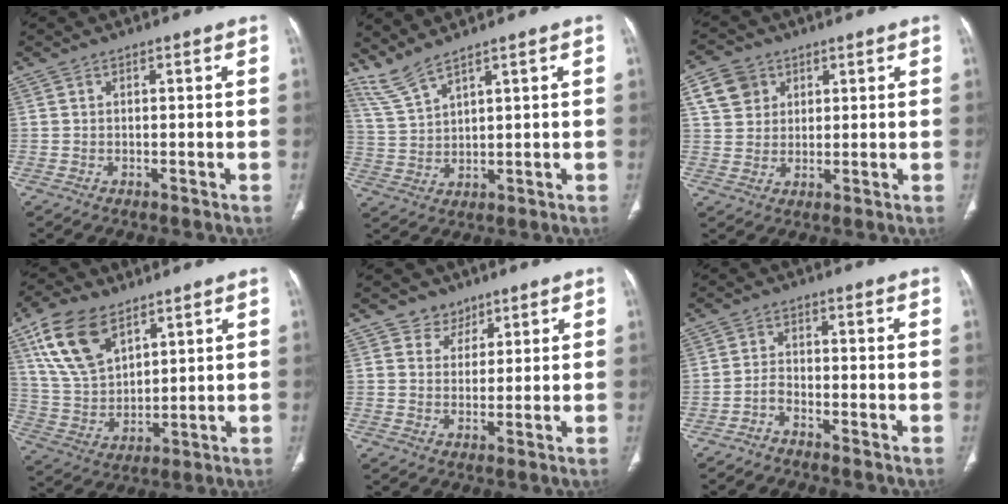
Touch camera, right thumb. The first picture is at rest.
{"total": 4.5, "force": [4.0, 0.0, 2.0], "torque": [-0.052, -0.022, 0.097]}
{"total": 7.2, "force": [3.1, 6.0, 2.5], "torque": [-0.022, -0.003, 0.061]}
{"total": 15.0, "force": [8.5, 8.0, 9.4], "torque": [-0.163, -0.025, 0.172]}
{"total": 4.2, "force": [2.8, 3.2, 0.2], "torque": [0.021, -0.016, 0.043]}
{"total": 2.0, "force": [-1.8, 0.5, 0.7], "torque": [-0.016, 0.013, -0.039]}